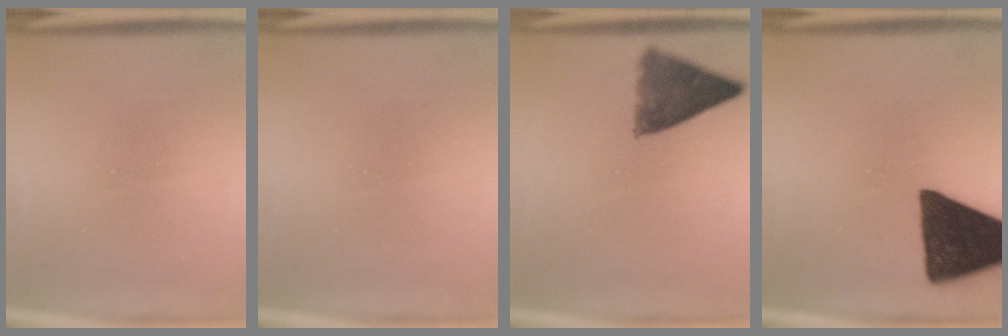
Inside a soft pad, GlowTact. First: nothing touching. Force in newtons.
{"total": 0.0}
{"total": 8.1}
{"total": 15.9}